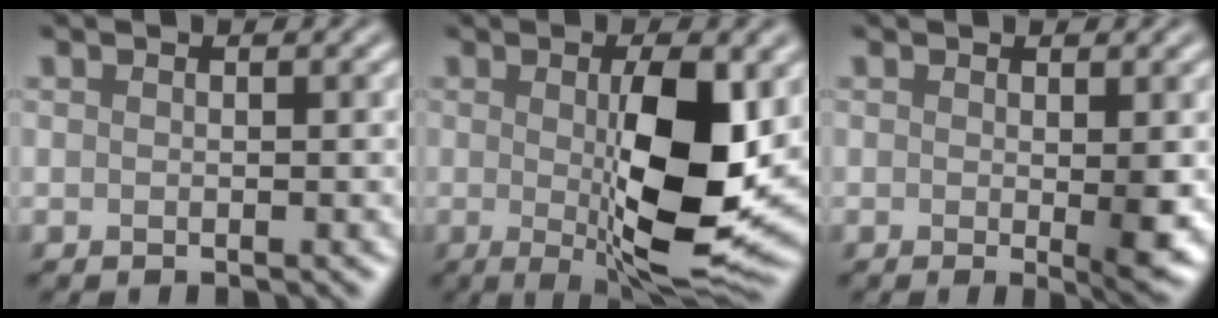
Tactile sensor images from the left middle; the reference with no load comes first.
{"total": 10.0, "force": [-0.2, 2.5, 9.7], "torque": [-0.149, -0.020, 0.009]}
{"total": 2.7, "force": [-0.1, 0.2, 2.7], "torque": [-0.037, -0.009, 0.006]}